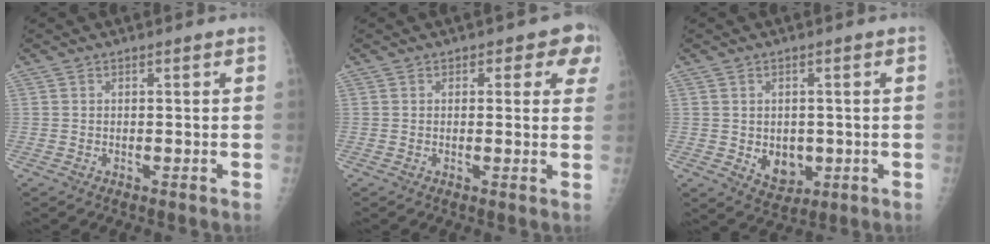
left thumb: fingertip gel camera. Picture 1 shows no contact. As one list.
[{"total": 5.1, "force": [2.3, 3.0, 3.3], "torque": [0.006, -0.004, 0.017]}, {"total": 5.9, "force": [-0.7, 4.6, 3.6], "torque": [-0.026, -0.006, 0.007]}]